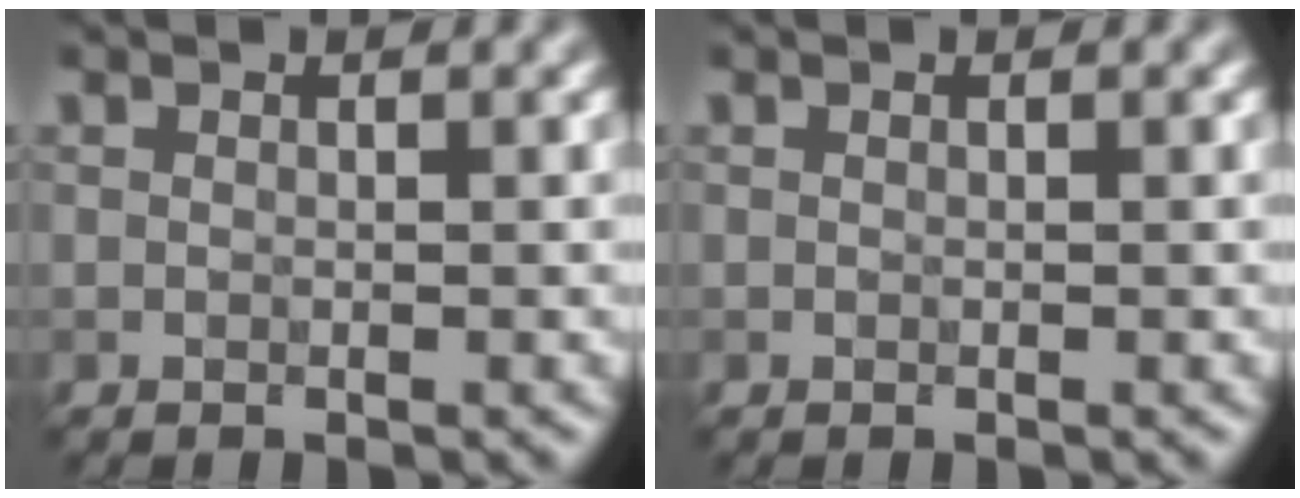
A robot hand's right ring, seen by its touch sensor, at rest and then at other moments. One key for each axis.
{"total": 0.0}